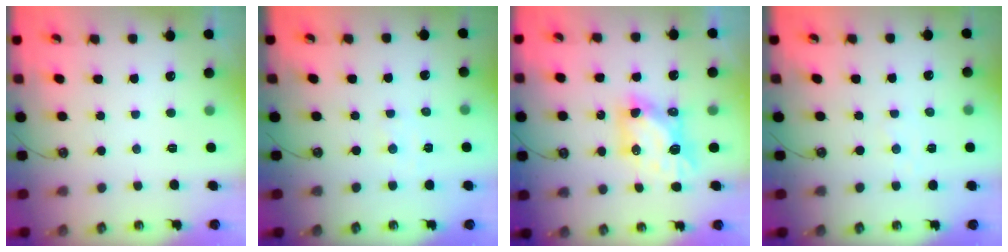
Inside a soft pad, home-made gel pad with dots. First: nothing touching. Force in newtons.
{"total": 3.4, "press": 3.3, "slide": 0.5}
{"total": 7.2, "press": 7.1, "slide": 0.7}
{"total": 1.4, "press": 1.4, "slide": 0.2}